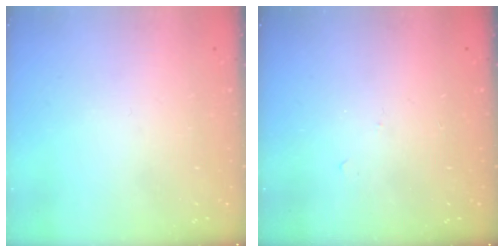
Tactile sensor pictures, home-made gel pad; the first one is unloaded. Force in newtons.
{"total": 4.6, "press": 4.6, "slide": 0.6}